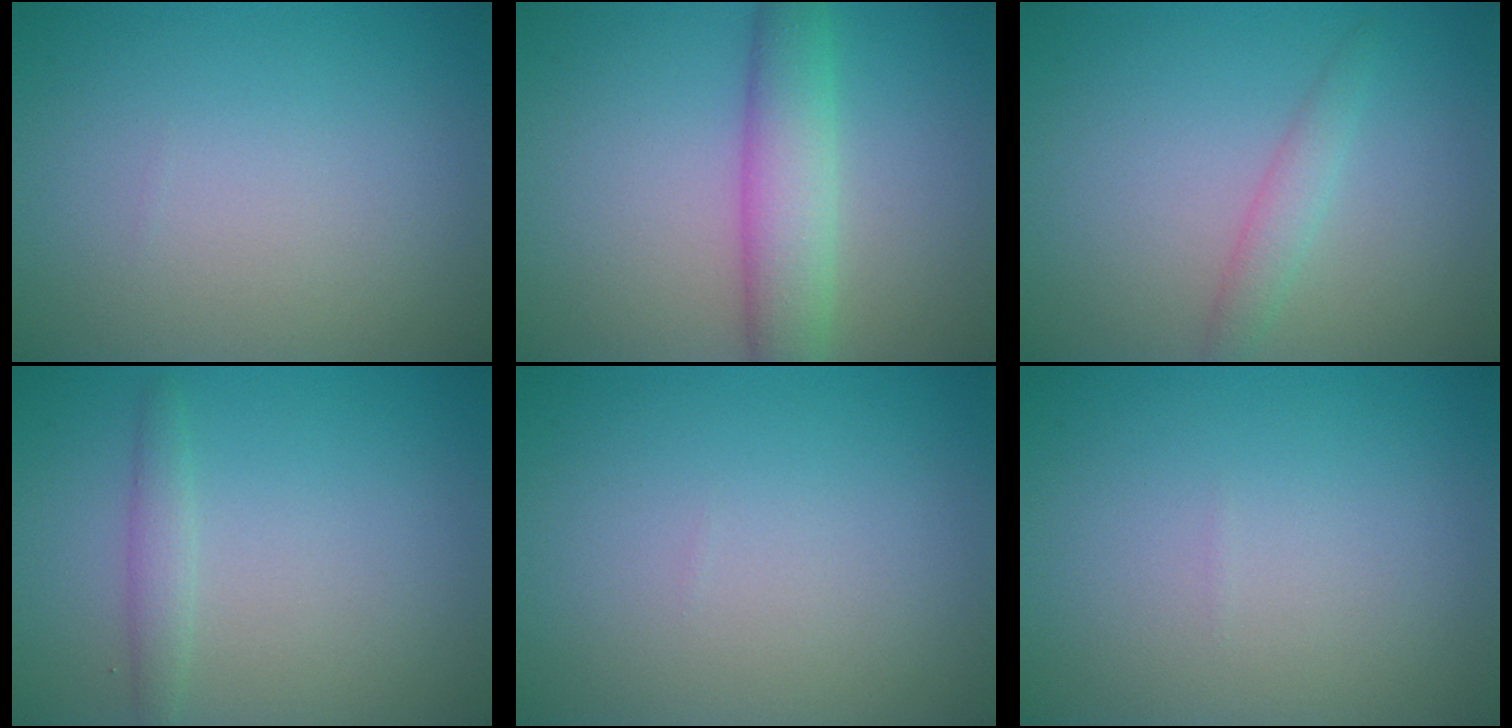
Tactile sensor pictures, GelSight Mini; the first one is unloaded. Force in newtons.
{"total": 4.7, "press": 4.7, "slide": 0.1}
{"total": 1.7, "press": 1.7, "slide": 0.1}
{"total": 1.5, "press": 1.5, "slide": 0.1}
{"total": 0.0}
{"total": 0.0}